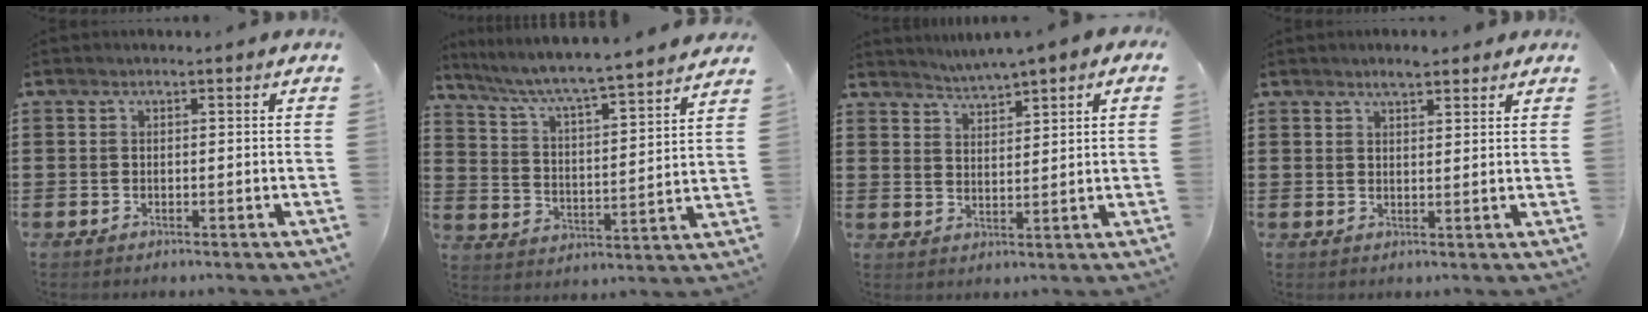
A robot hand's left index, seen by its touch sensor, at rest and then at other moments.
{"total": 5.0, "force": [4.5, -0.6, 2.2], "torque": [-0.065, -0.044, 0.065]}
{"total": 2.0, "force": [2.0, -0.3, 0.0], "torque": [-0.009, -0.007, 0.035]}
{"total": 2.7, "force": [2.3, 0.5, 1.4], "torque": [-0.031, 0.005, 0.042]}